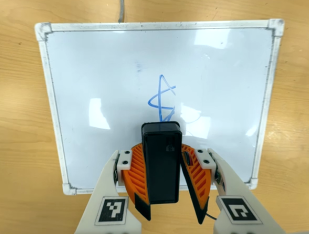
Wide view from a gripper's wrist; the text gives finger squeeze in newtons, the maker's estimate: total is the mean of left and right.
{"total": 7.1, "left": 7.8, "right": 6.3}